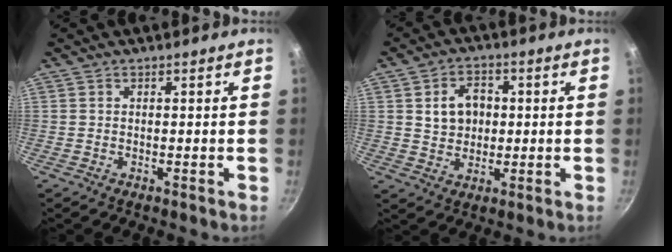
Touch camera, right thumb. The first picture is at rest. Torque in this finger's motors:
{"motor_torque": [-0.06, -0.02, -0.01, 0.14, 0.10]}